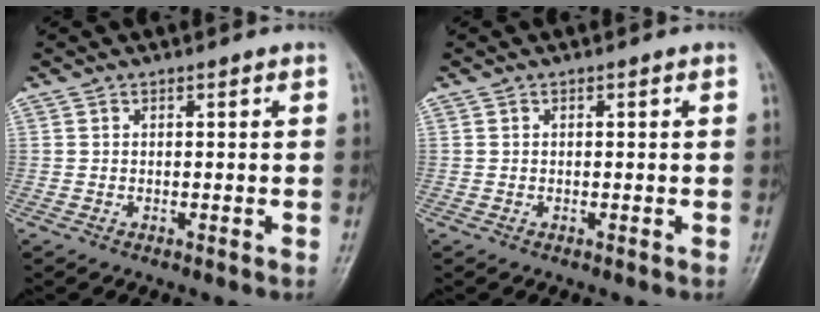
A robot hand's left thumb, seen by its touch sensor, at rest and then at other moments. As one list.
[{"total": 0.0}]